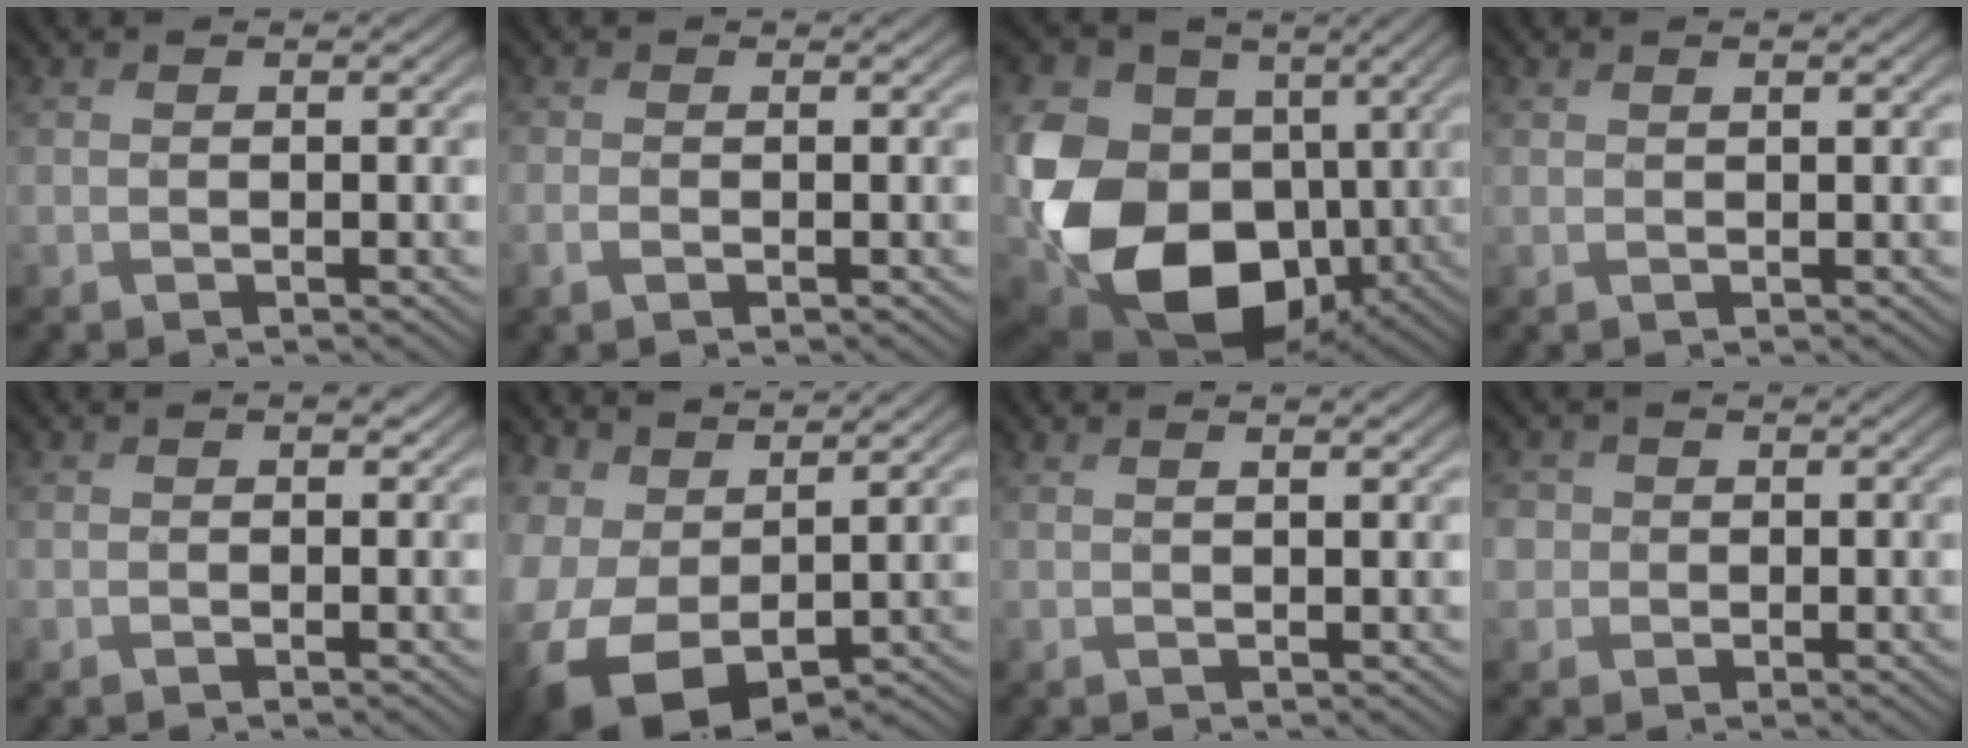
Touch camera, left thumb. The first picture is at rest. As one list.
[{"total": 1.2, "force": [-0.5, 0.5, 1.0], "torque": [-0.028, -0.003, -0.012]}, {"total": 17.9, "force": [-2.2, 13.3, 11.7], "torque": [-0.265, -0.036, -0.030]}, {"total": 0.9, "force": [0.6, 0.1, 0.6], "torque": [-0.014, 0.003, 0.011]}, {"total": 1.1, "force": [0.1, 0.7, 0.9], "torque": [-0.011, 0.001, 0.001]}, {"total": 12.4, "force": [1.8, 8.4, 9.0], "torque": [-0.238, -0.039, 0.056]}, {"total": 1.7, "force": [0.9, 0.3, 1.4], "torque": [-0.026, 0.003, 0.014]}, {"total": 2.9, "force": [0.2, 2.8, 0.7], "torque": [-0.027, 0.003, -0.003]}]